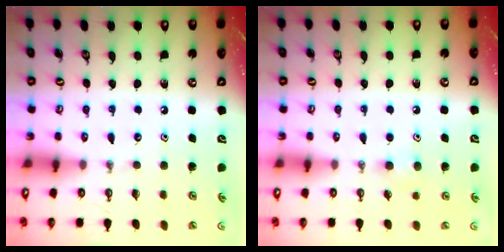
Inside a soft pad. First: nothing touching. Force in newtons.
{"total": 3.3, "press": 3.1, "slide": 1.1}